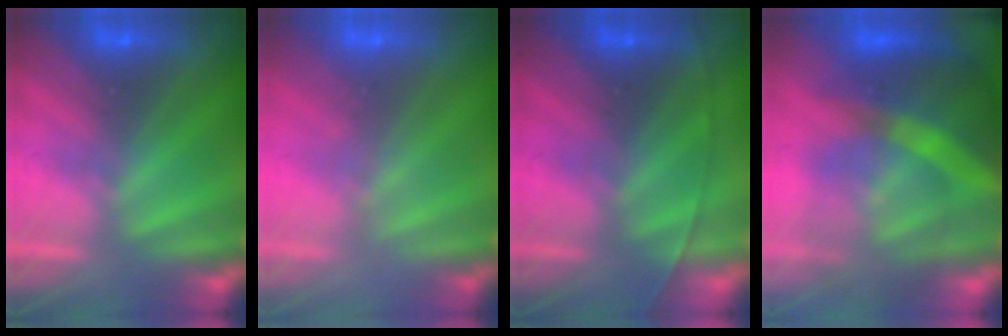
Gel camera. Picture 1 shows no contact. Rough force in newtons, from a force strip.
{"total": 1.7}
{"total": 1.5}
{"total": 8.6}